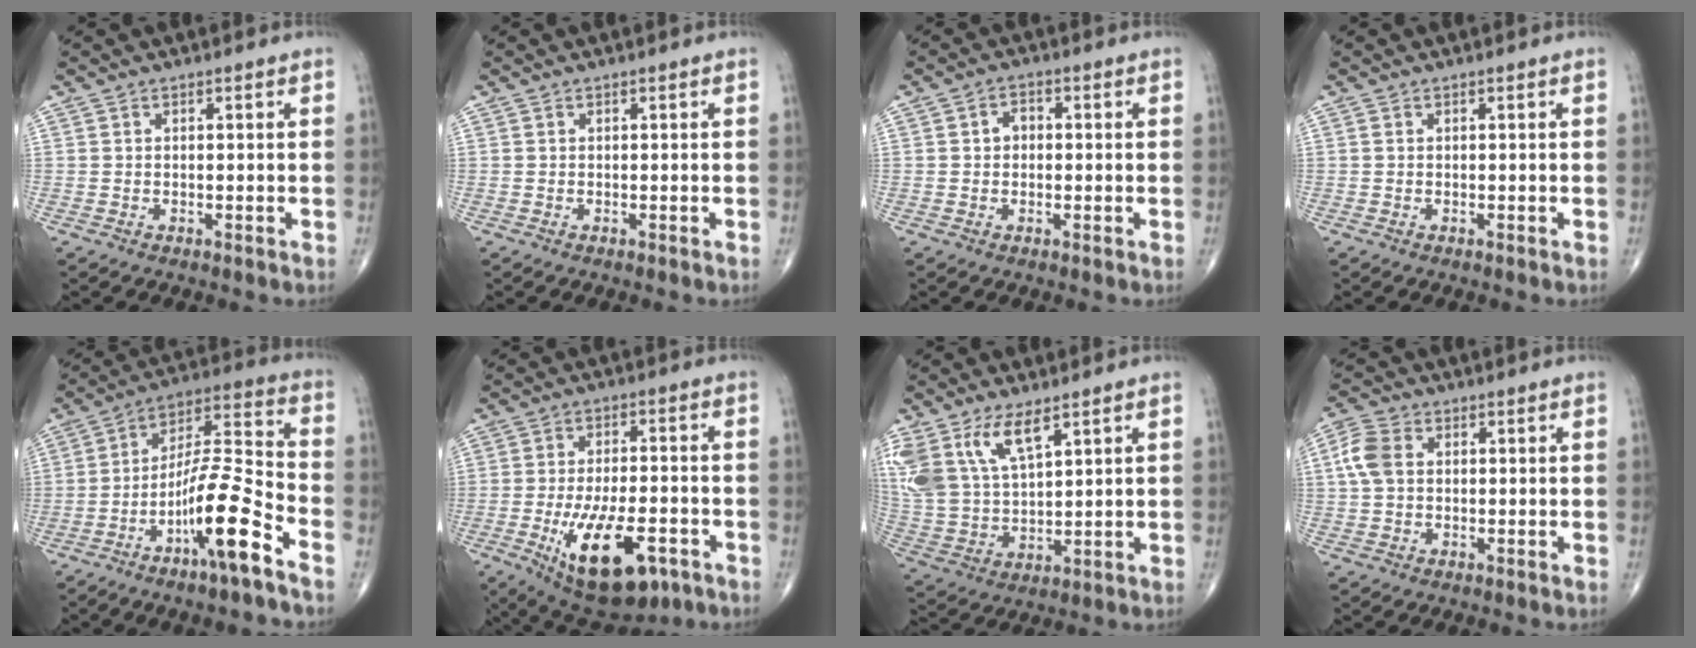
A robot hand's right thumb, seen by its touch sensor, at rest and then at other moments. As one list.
[{"total": 0.0}, {"total": 2.7, "force": [0.1, 2.1, 1.6], "torque": [-0.017, 0.011, -0.002]}, {"total": 0.0}, {"total": 15.2, "force": [-8.3, 1.9, 12.6], "torque": [-0.241, 0.060, -0.147]}, {"total": 16.3, "force": [-6.7, 7.1, 13.1], "torque": [-0.211, 0.014, -0.089]}, {"total": 13.9, "force": [7.9, 6.2, 9.6], "torque": [-0.196, -0.025, 0.169]}, {"total": 5.7, "force": [0.9, 4.0, 4.0], "torque": [-0.095, 0.014, 0.013]}]